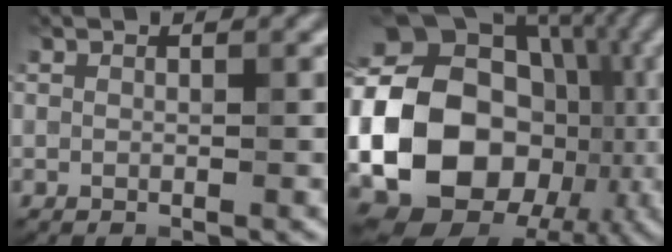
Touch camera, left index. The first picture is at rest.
{"total": 22.8, "force": [-3.1, 19.2, 11.9], "torque": [-0.214, -0.005, -0.090]}